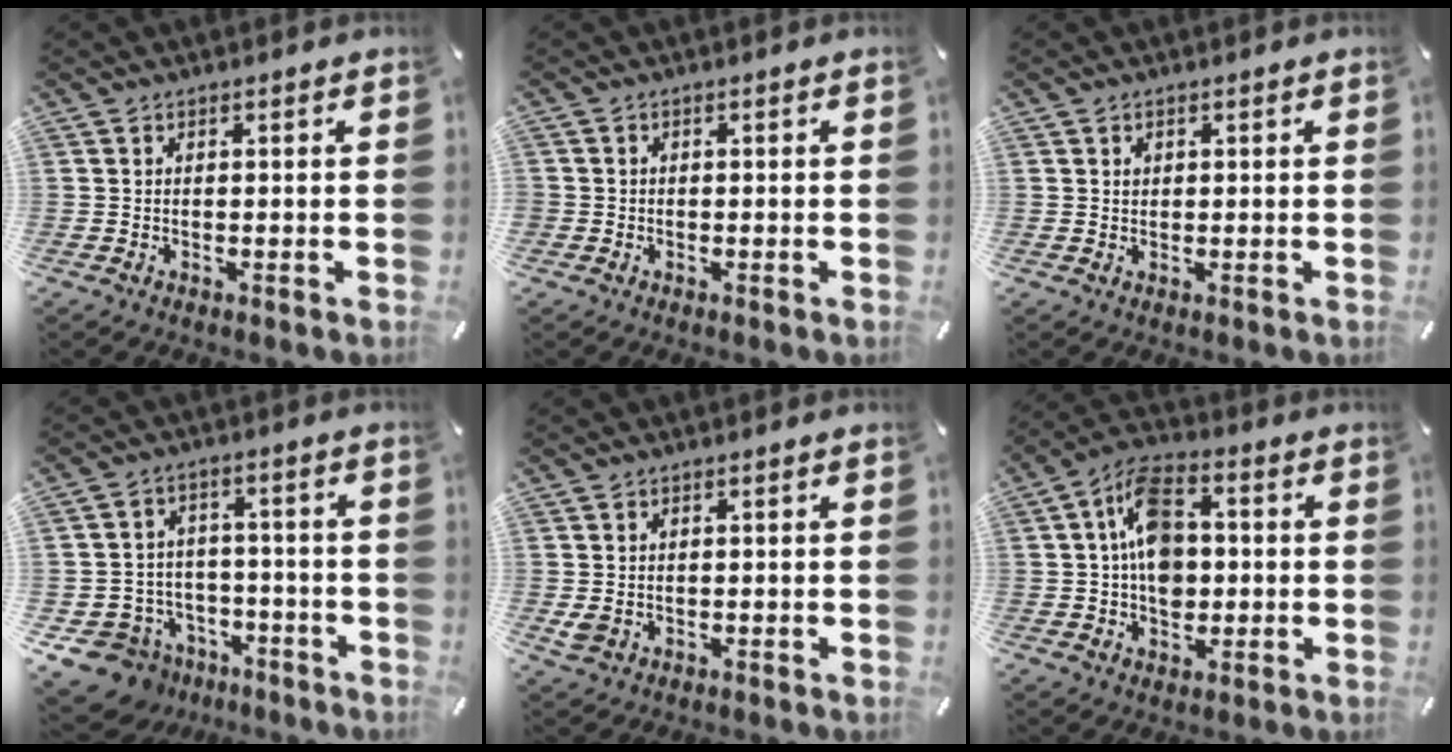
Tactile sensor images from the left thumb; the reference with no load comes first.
{"total": 1.2, "force": [-0.4, 1.2, 0.2], "torque": [-0.001, 0.004, -0.010]}
{"total": 1.1, "force": [0.4, 0.9, 0.3], "torque": [0.001, -0.002, 0.007]}
{"total": 9.8, "force": [-5.7, 7.7, 2.1], "torque": [-0.061, 0.036, -0.098]}
{"total": 2.0, "force": [0.0, 1.8, 1.0], "torque": [-0.025, 0.001, -0.002]}
{"total": 12.0, "force": [0.4, 8.5, 8.5], "torque": [-0.159, 0.012, 0.007]}